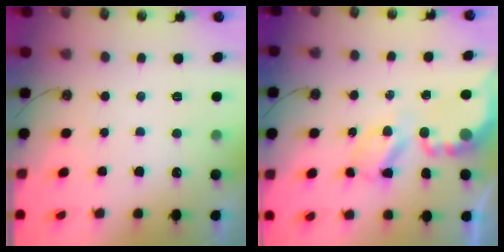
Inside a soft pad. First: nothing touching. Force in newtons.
{"total": 5.7, "press": 5.7, "slide": 0.5}